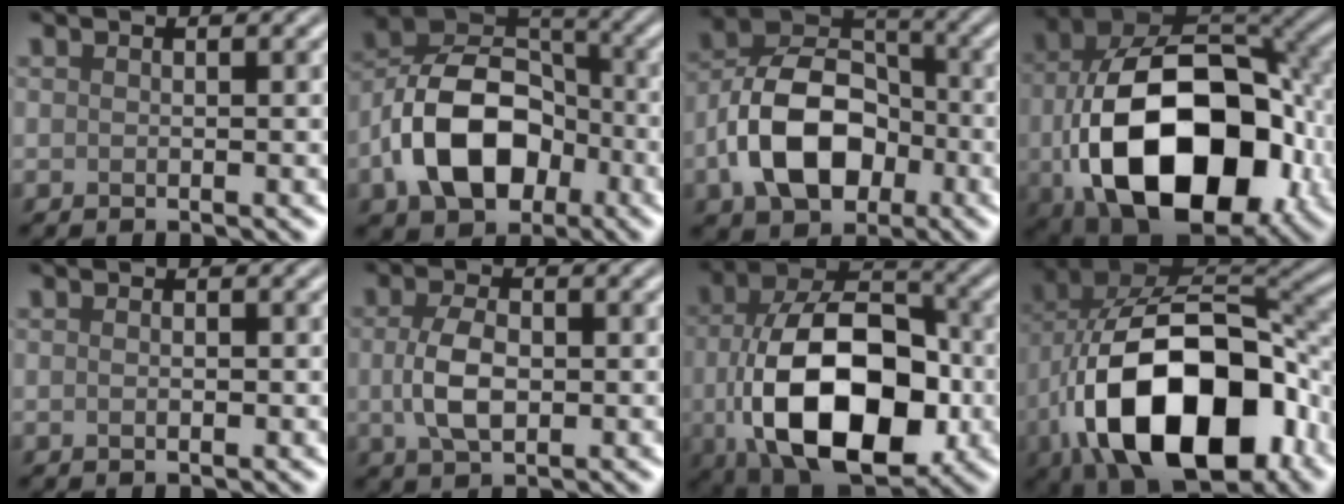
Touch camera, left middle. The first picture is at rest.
{"total": 10.2, "force": [-3.3, 6.9, 6.7], "torque": [-0.124, 0.014, -0.071]}
{"total": 9.3, "force": [-2.6, 6.4, 6.2], "torque": [-0.117, 0.015, -0.057]}
{"total": 17.6, "force": [-3.7, 11.2, 13.0], "torque": [-0.236, -0.032, -0.053]}
{"total": 0.8, "force": [0.1, 0.5, 0.7], "torque": [-0.003, 0.000, -0.005]}
{"total": 3.8, "force": [-0.1, 2.3, 3.1], "torque": [-0.069, 0.001, -0.001]}
{"total": 14.5, "force": [-2.7, 8.9, 11.2], "torque": [-0.193, -0.019, -0.046]}
{"total": 16.4, "force": [-5.5, 9.5, 12.3], "torque": [-0.209, -0.018, -0.087]}